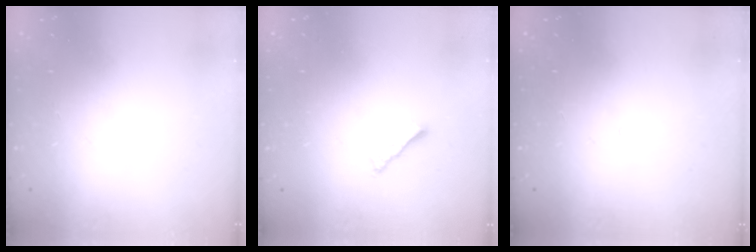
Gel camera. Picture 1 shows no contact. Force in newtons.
{"total": 2.5, "press": 2.4, "slide": 0.5}
{"total": 0.0}